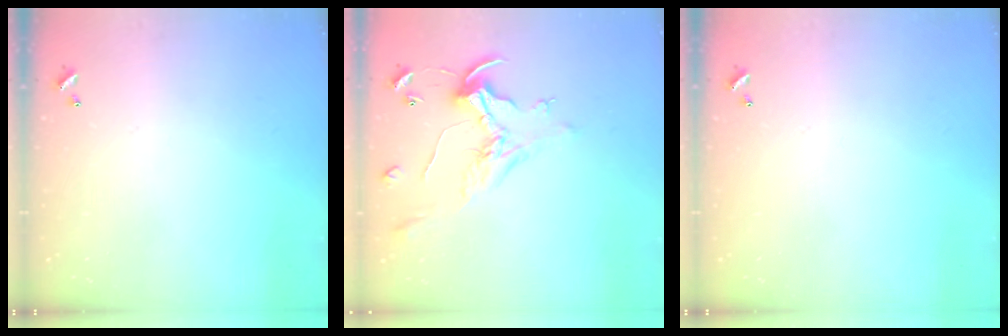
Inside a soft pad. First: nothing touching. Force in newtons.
{"total": 0.8, "press": 0.5, "slide": 0.6}
{"total": 0.0}